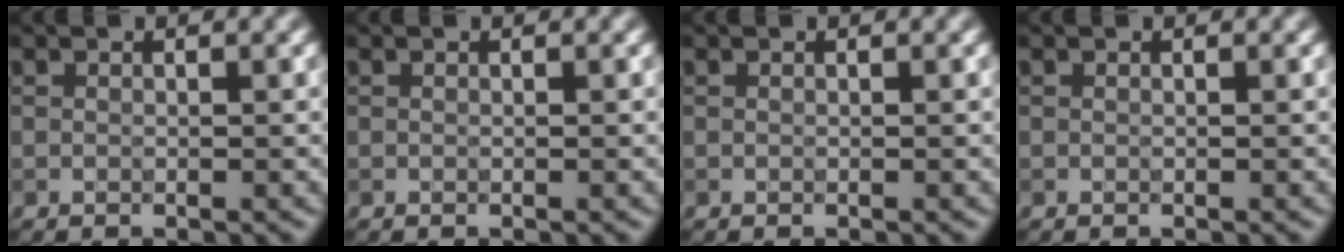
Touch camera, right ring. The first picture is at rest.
{"total": 0.0}
{"total": 0.0}
{"total": 0.0}